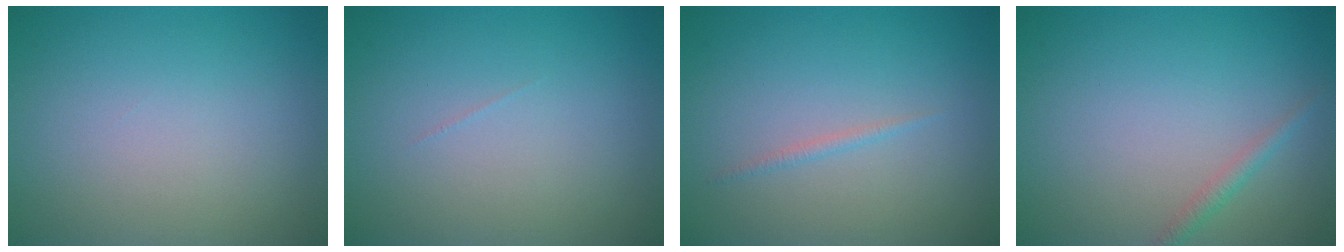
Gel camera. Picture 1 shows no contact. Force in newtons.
{"total": 0.0}
{"total": 0.6, "press": 0.6, "slide": 0.0}
{"total": 1.2, "press": 1.2, "slide": 0.1}